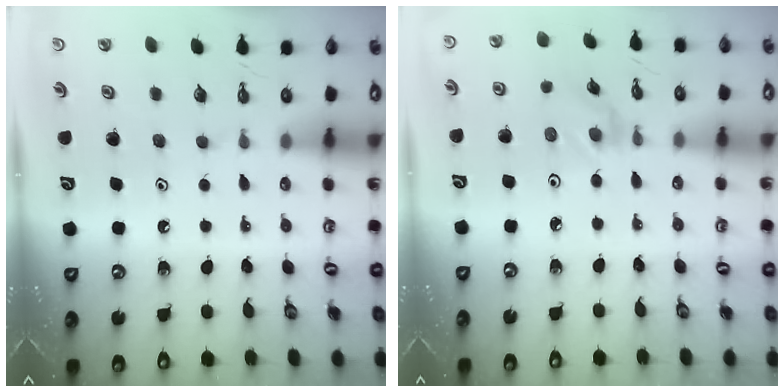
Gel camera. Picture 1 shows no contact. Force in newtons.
{"total": 0.8, "press": 0.6, "slide": 0.5}